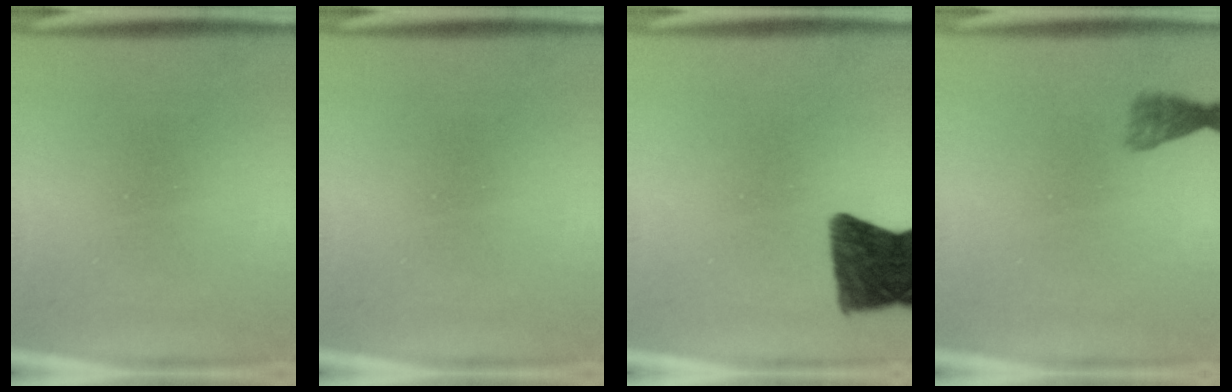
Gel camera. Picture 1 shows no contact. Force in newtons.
{"total": 0.0}
{"total": 11.2}
{"total": 2.4}